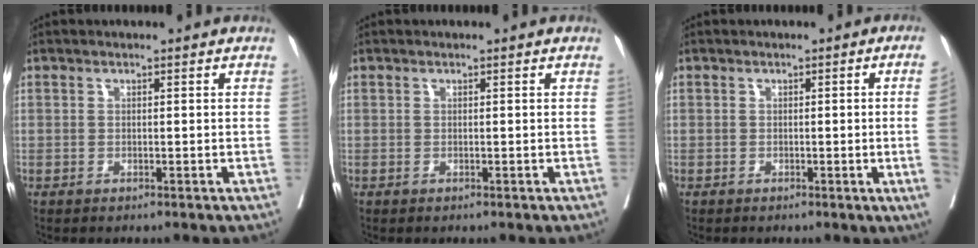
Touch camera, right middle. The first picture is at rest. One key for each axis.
{"total": 0.0}
{"total": 6.2, "fx": -0.8, "fy": -2.2, "fz": 5.7, "tx": -0.070, "ty": -0.016, "tz": -0.007}